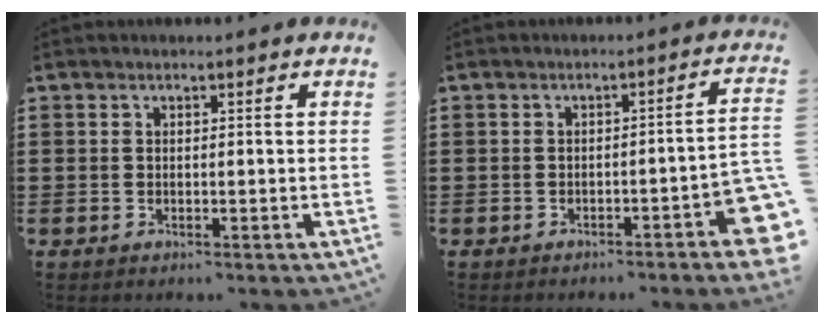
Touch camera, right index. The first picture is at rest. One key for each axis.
{"total": 4.0, "fx": -2.5, "fy": 0.6, "fz": 3.1, "tx": -0.048, "ty": -0.004, "tz": -0.043}